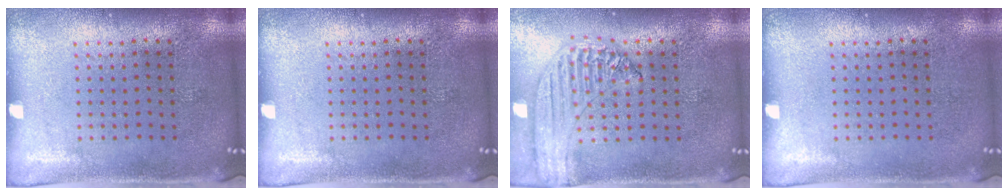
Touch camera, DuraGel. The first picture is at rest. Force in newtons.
{"total": 0.0}
{"total": 1.3, "press": 1.3, "slide": 0.1}
{"total": 0.0}